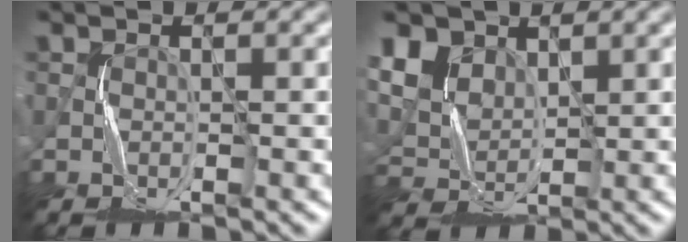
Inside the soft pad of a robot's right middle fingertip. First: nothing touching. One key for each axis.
{"total": 6.7, "fx": 3.8, "fy": 4.3, "fz": 3.5, "tx": -0.115, "ty": 0.009, "tz": 0.080}